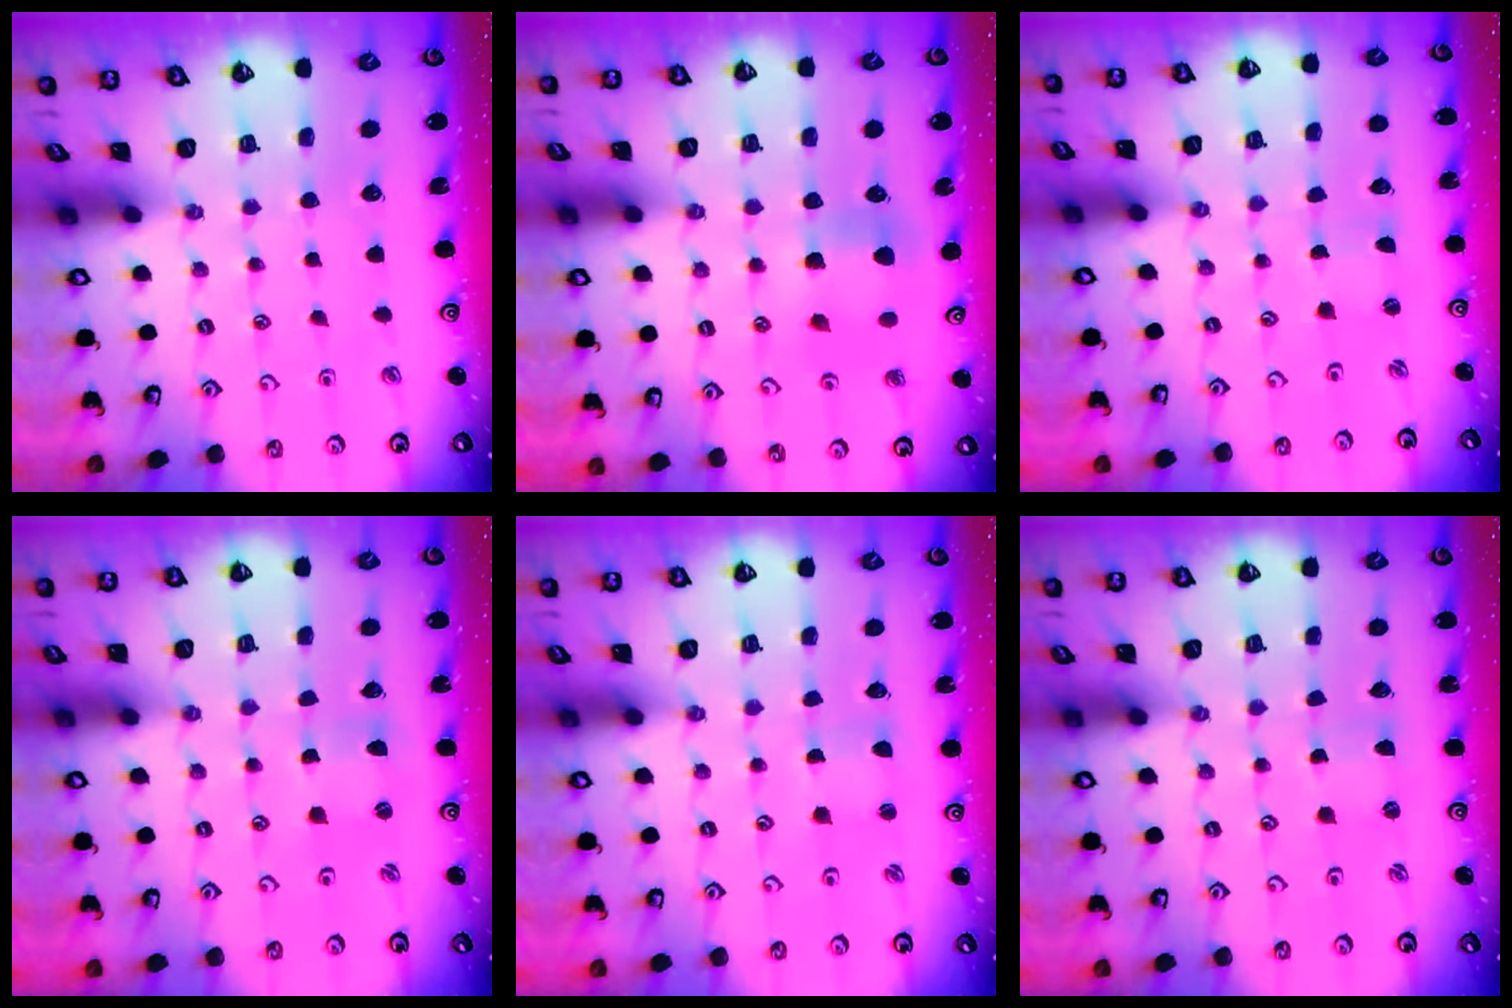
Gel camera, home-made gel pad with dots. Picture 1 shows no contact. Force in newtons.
{"total": 5.9, "press": 5.9, "slide": 0.4}
{"total": 0.5, "press": 0.4, "slide": 0.3}
{"total": 1.1, "press": 1.0, "slide": 0.2}
{"total": 1.1, "press": 1.1, "slide": 0.1}
{"total": 1.7, "press": 1.7, "slide": 0.3}